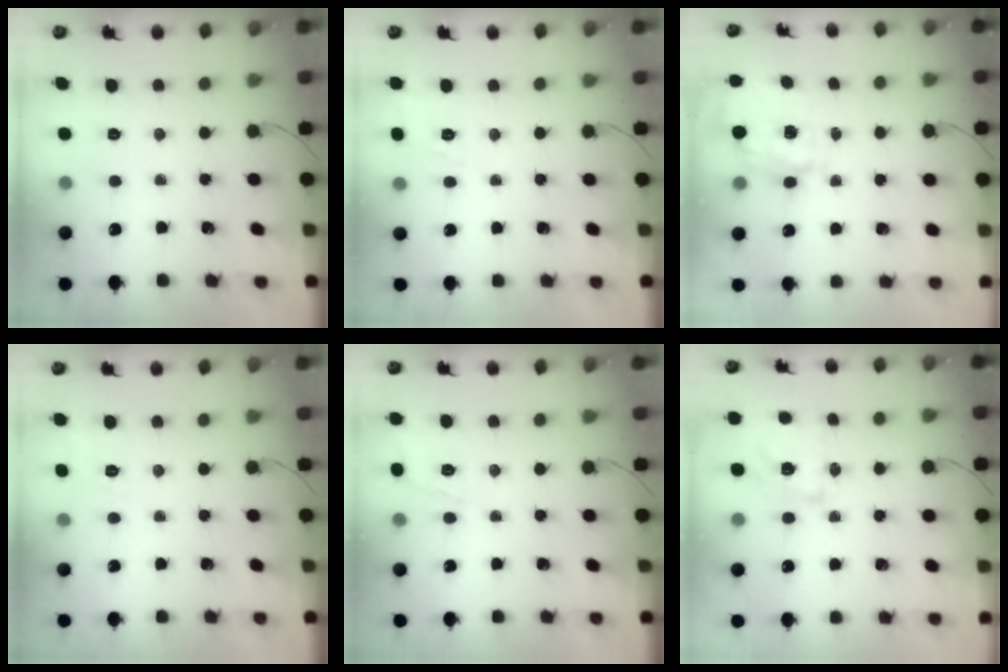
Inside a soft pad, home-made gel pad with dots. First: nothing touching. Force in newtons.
{"total": 8.4, "press": 8.2, "slide": 1.5}
{"total": 4.0, "press": 3.9, "slide": 0.8}
{"total": 2.5, "press": 1.6, "slide": 1.9}
{"total": 8.6, "press": 8.5, "slide": 1.6}
{"total": 2.3, "press": 2.3, "slide": 0.4}